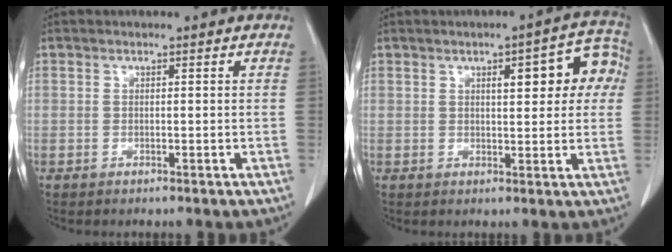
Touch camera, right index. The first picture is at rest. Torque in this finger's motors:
{"motor_torque": [0.22, 0.05, 0.12, 0.05]}